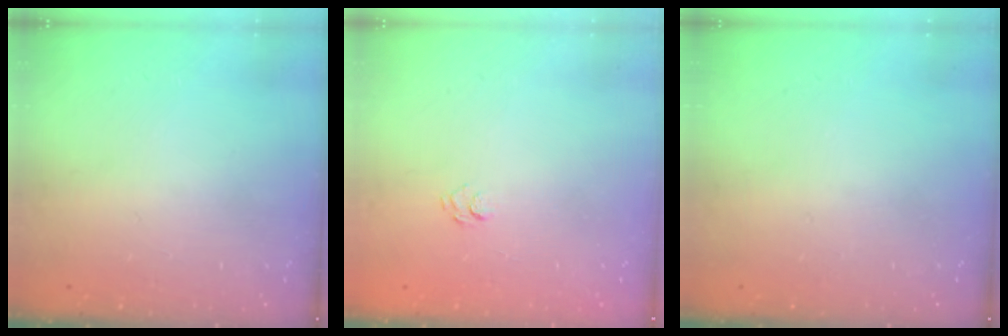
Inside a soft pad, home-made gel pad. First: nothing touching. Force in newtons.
{"total": 5.8, "press": 5.7, "slide": 1.1}
{"total": 0.0}